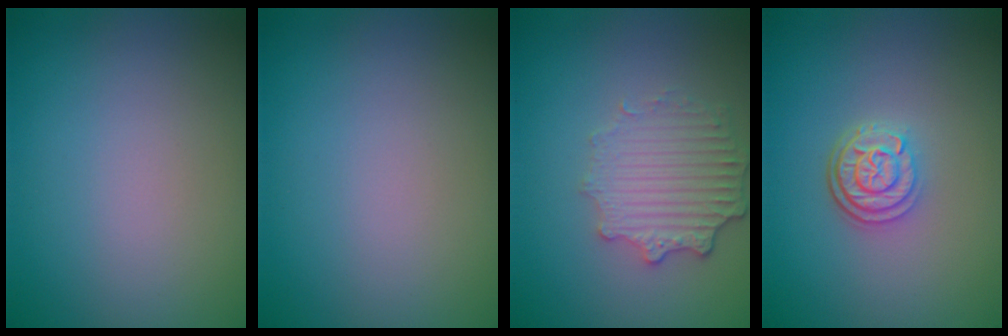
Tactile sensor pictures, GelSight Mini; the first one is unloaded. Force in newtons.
{"total": 0.0}
{"total": 3.7, "press": 3.0, "slide": 2.2}
{"total": 3.1, "press": 2.4, "slide": 1.8}